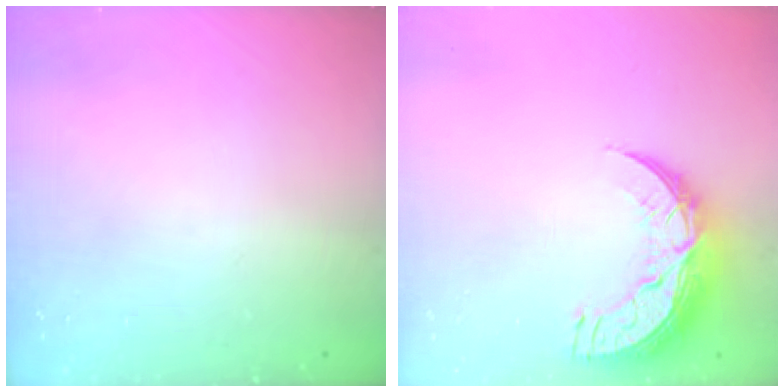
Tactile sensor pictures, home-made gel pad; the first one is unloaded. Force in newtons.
{"total": 11.9, "press": 11.9, "slide": 0.8}